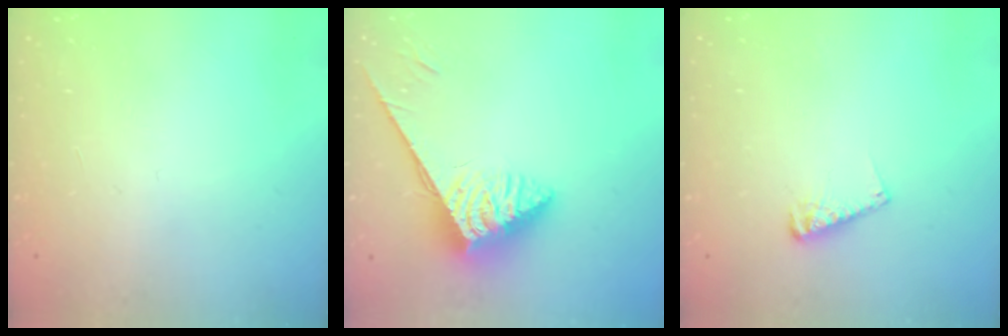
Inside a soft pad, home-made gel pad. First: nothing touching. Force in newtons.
{"total": 5.6, "press": 5.6, "slide": 0.5}
{"total": 6.2, "press": 6.2, "slide": 0.5}